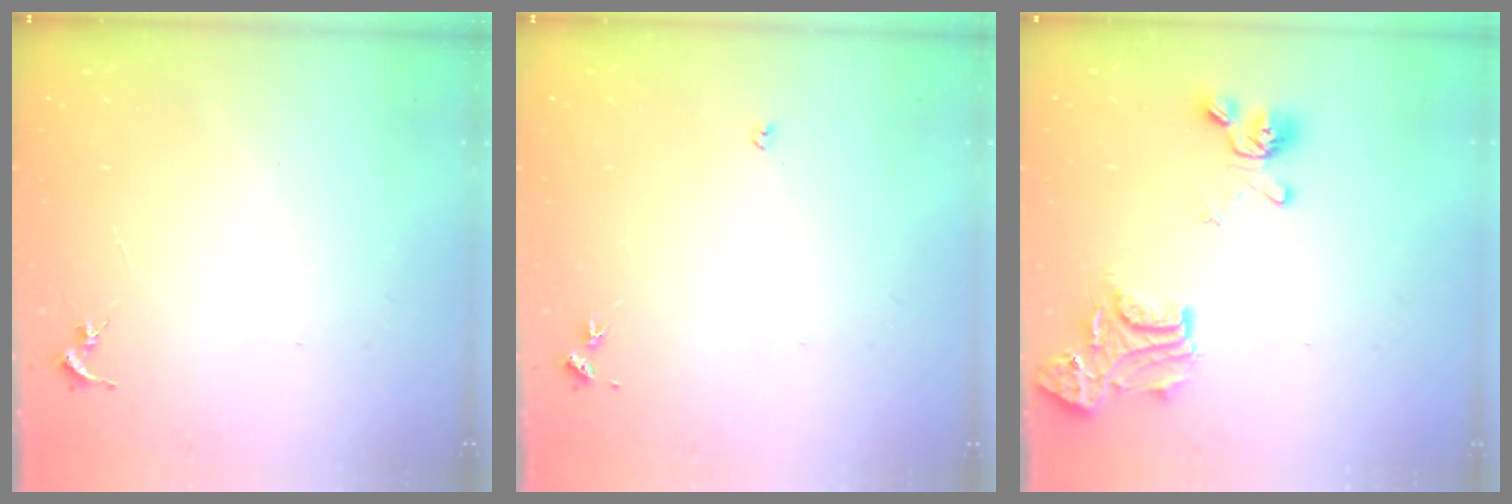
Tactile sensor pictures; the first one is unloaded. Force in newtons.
{"total": 2.7, "press": 2.7, "slide": 0.5}
{"total": 17.7, "press": 17.7, "slide": 1.6}